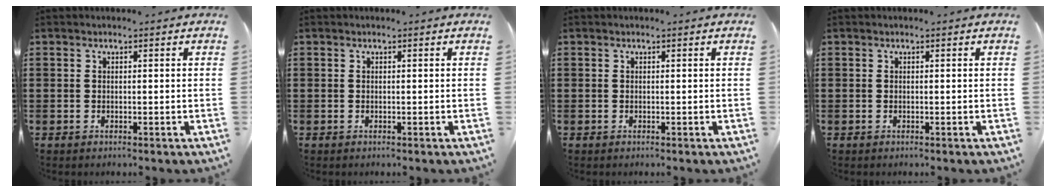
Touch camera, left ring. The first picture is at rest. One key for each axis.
{"total": 0.0}
{"total": 0.0}
{"total": 0.0}